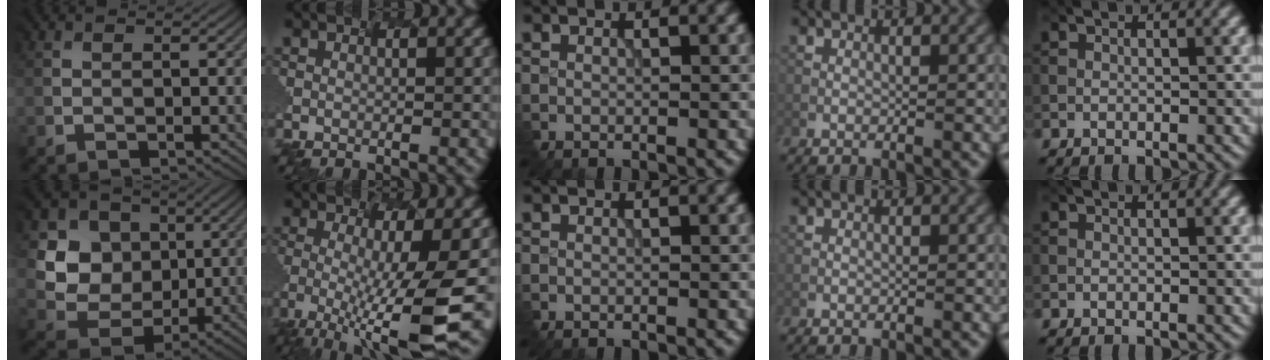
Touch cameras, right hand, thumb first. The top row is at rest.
{"thumb": {"total": 7.3, "force": [1.9, 6.7, 2.1], "torque": [-0.057, -0.011, 0.024]}, "index": {"total": 7.9, "force": [-3.2, 0.5, 7.2], "torque": [-0.130, -0.018, -0.027]}}